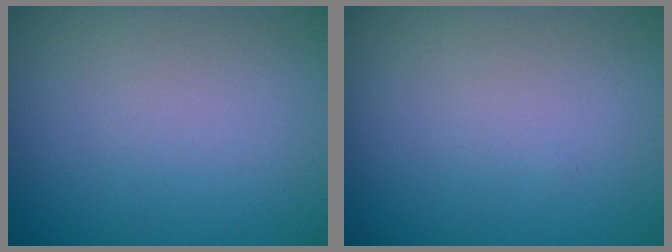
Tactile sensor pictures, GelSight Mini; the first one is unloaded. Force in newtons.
{"total": 0.0}